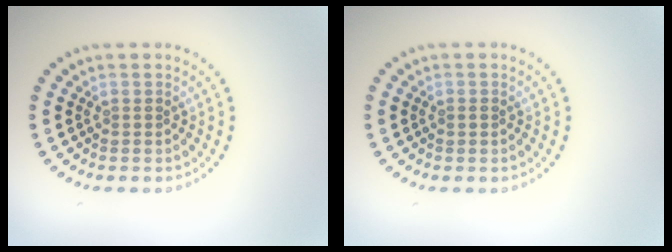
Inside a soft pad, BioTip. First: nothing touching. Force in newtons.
{"total": 0.6, "press": 0.6, "slide": 0.1}